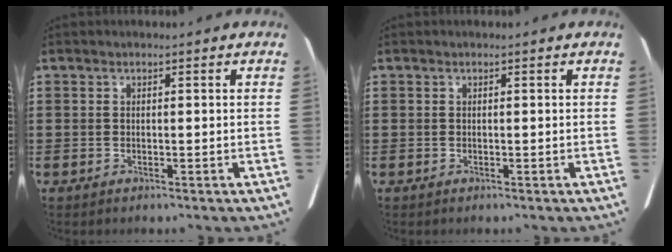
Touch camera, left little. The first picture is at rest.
{"total": 0.0}